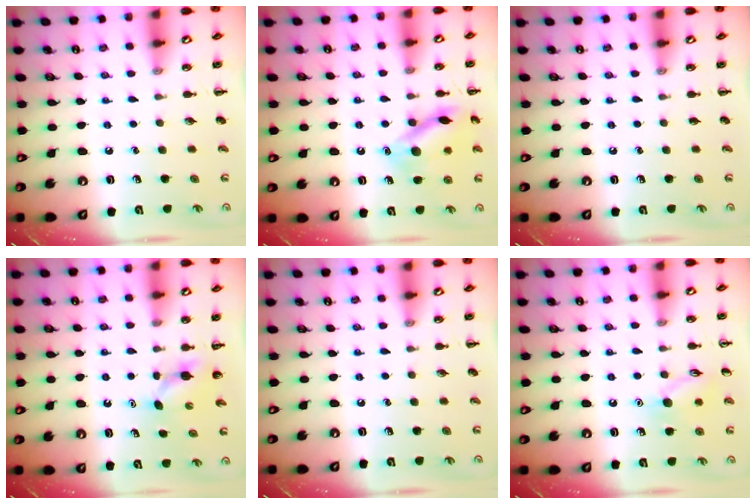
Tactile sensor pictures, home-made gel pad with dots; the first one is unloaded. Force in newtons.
{"total": 13.7, "press": 13.7, "slide": 1.3}
{"total": 0.0}
{"total": 2.9, "press": 2.8, "slide": 0.8}
{"total": 0.0}
{"total": 8.6, "press": 8.5, "slide": 0.9}